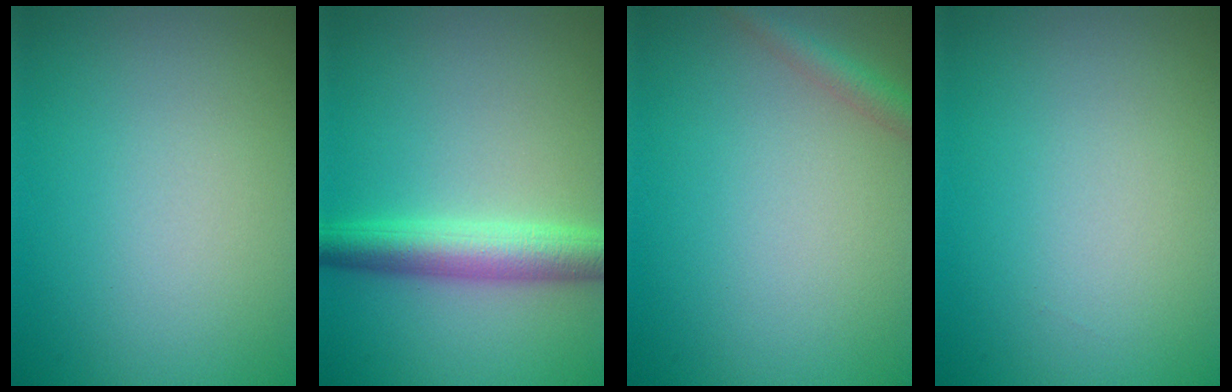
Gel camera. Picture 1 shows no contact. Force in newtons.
{"total": 4.5, "press": 4.5, "slide": 0.1}
{"total": 1.8, "press": 1.8, "slide": 0.0}
{"total": 0.0}